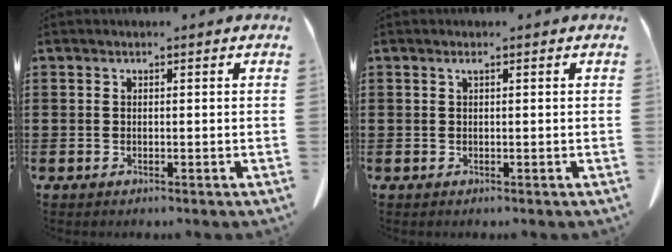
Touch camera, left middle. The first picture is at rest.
{"total": 0.5, "force": [0.2, 0.0, 0.5], "torque": [-0.010, -0.001, 0.005]}